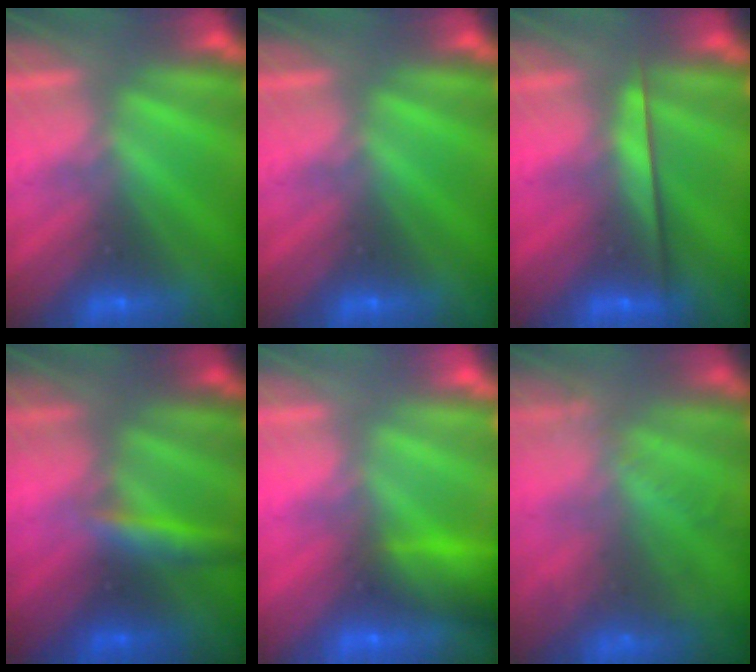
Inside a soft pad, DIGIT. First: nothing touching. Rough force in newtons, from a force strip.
{"total": 0.0}
{"total": 2.4}
{"total": 2.9}
{"total": 7.8}
{"total": 7.7}